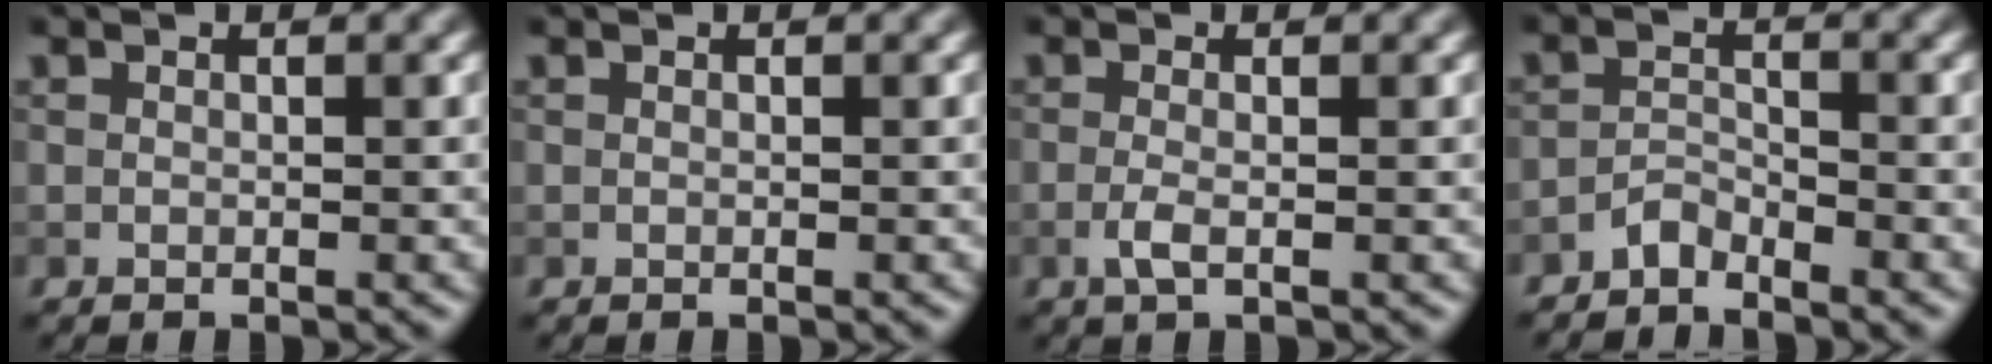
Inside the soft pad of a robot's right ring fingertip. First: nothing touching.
{"total": 0.0}
{"total": 1.7, "force": [-0.5, 0.5, 1.6], "torque": [-0.032, -0.001, -0.015]}
{"total": 1.7, "force": [-1.6, 0.5, 0.4], "torque": [-0.006, 0.008, -0.035]}